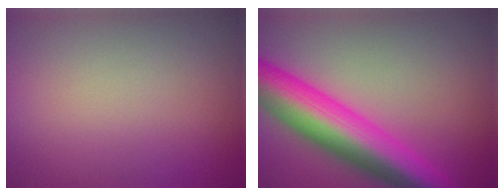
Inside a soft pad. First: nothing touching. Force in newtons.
{"total": 10.1, "press": 10.1, "slide": 0.2}